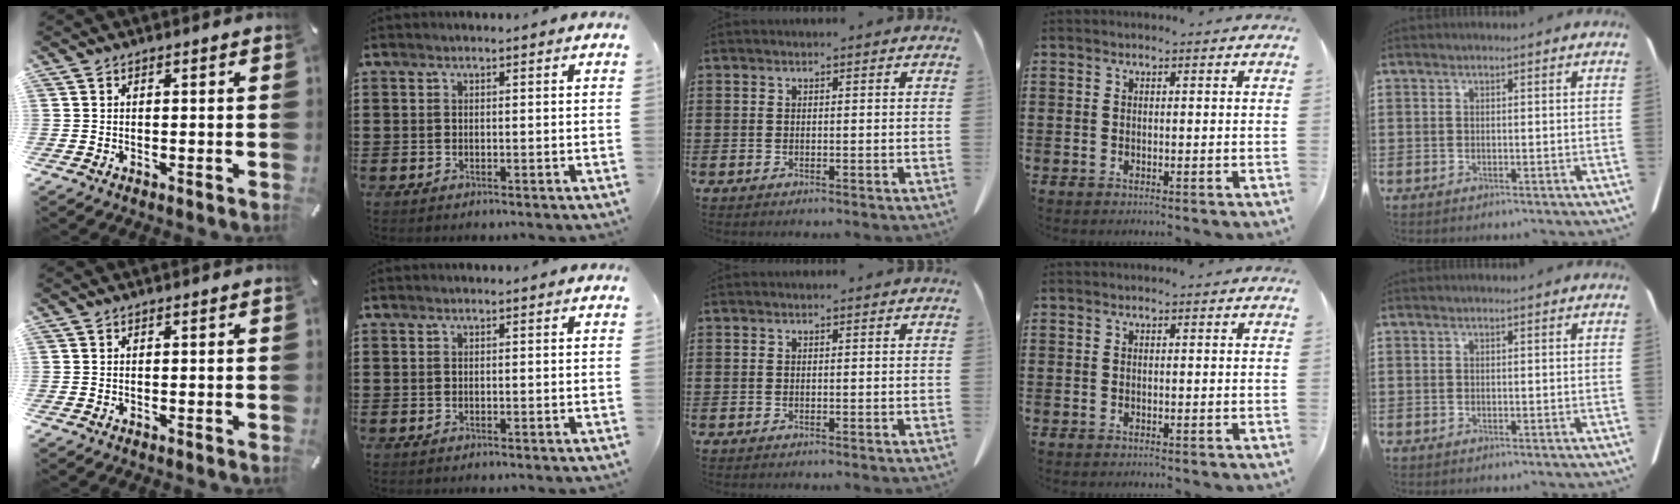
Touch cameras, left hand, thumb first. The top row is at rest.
{}